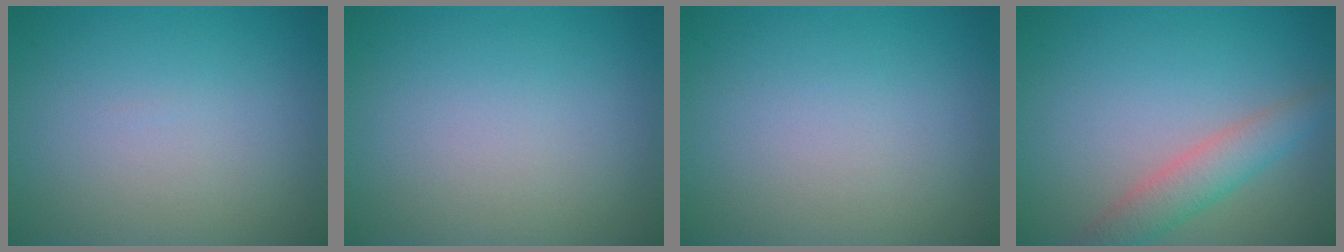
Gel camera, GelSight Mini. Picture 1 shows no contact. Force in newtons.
{"total": 0.0}
{"total": 0.0}
{"total": 3.4, "press": 3.4, "slide": 0.2}